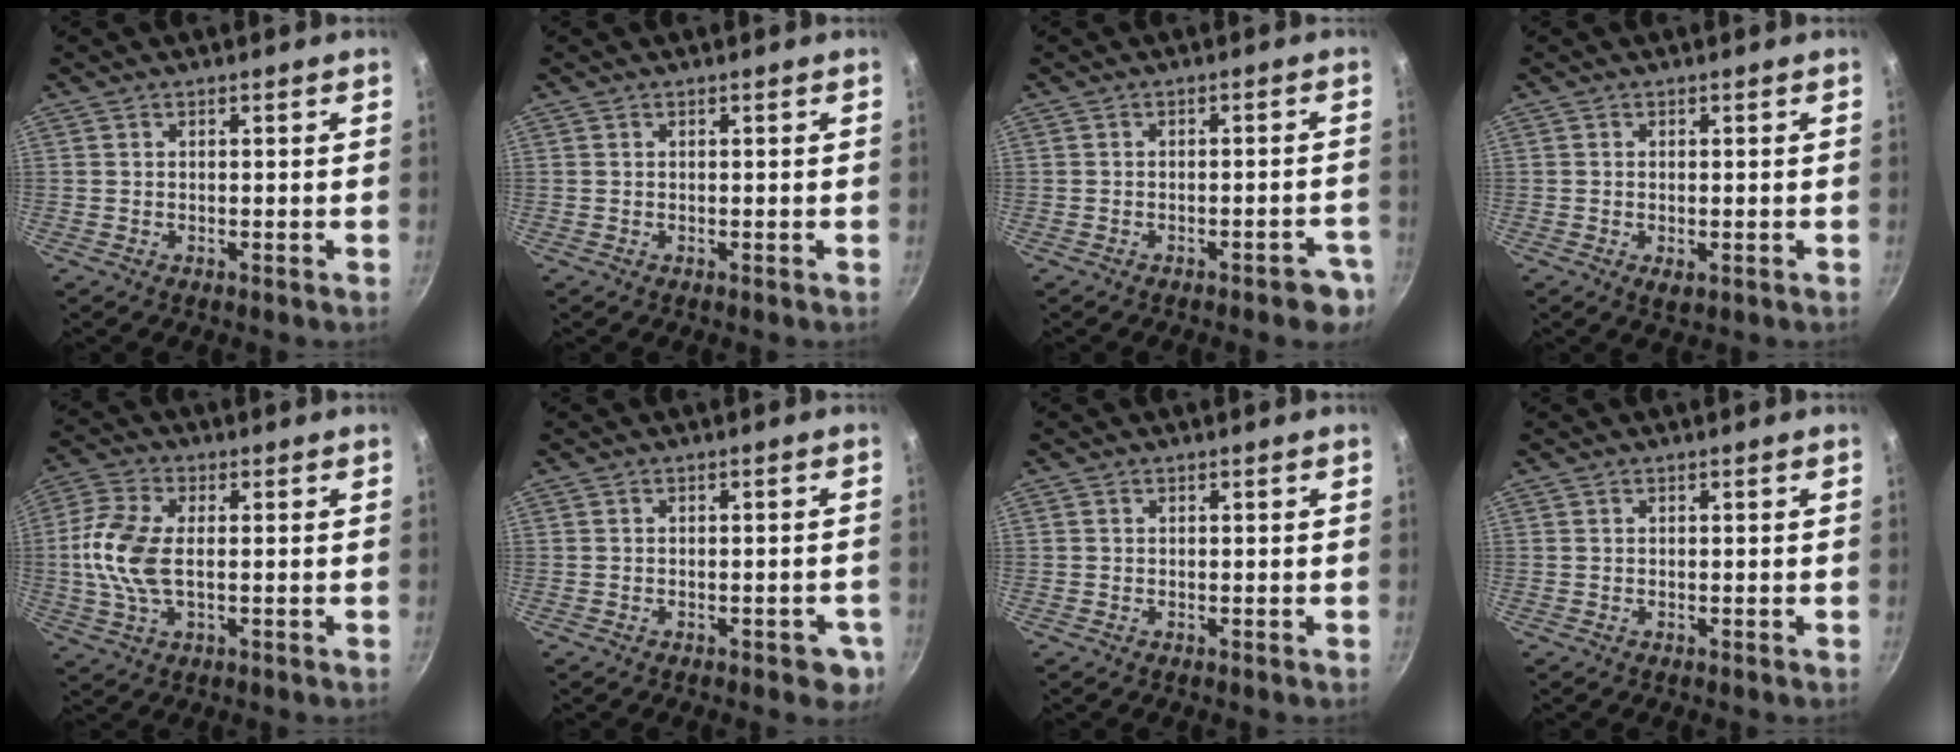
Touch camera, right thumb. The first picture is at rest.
{"total": 0.0}
{"total": 5.5, "force": [-3.2, 2.2, 3.9], "torque": [-0.026, 0.033, -0.026]}
{"total": 2.1, "force": [-0.5, 1.1, 1.7], "torque": [-0.027, -0.006, -0.005]}
{"total": 10.6, "force": [0.0, 5.5, 9.0], "torque": [-0.195, 0.013, -0.009]}
{"total": 4.3, "force": [-1.7, 2.3, 3.2], "torque": [-0.017, 0.017, -0.010]}
{"total": 0.0}
{"total": 0.0}